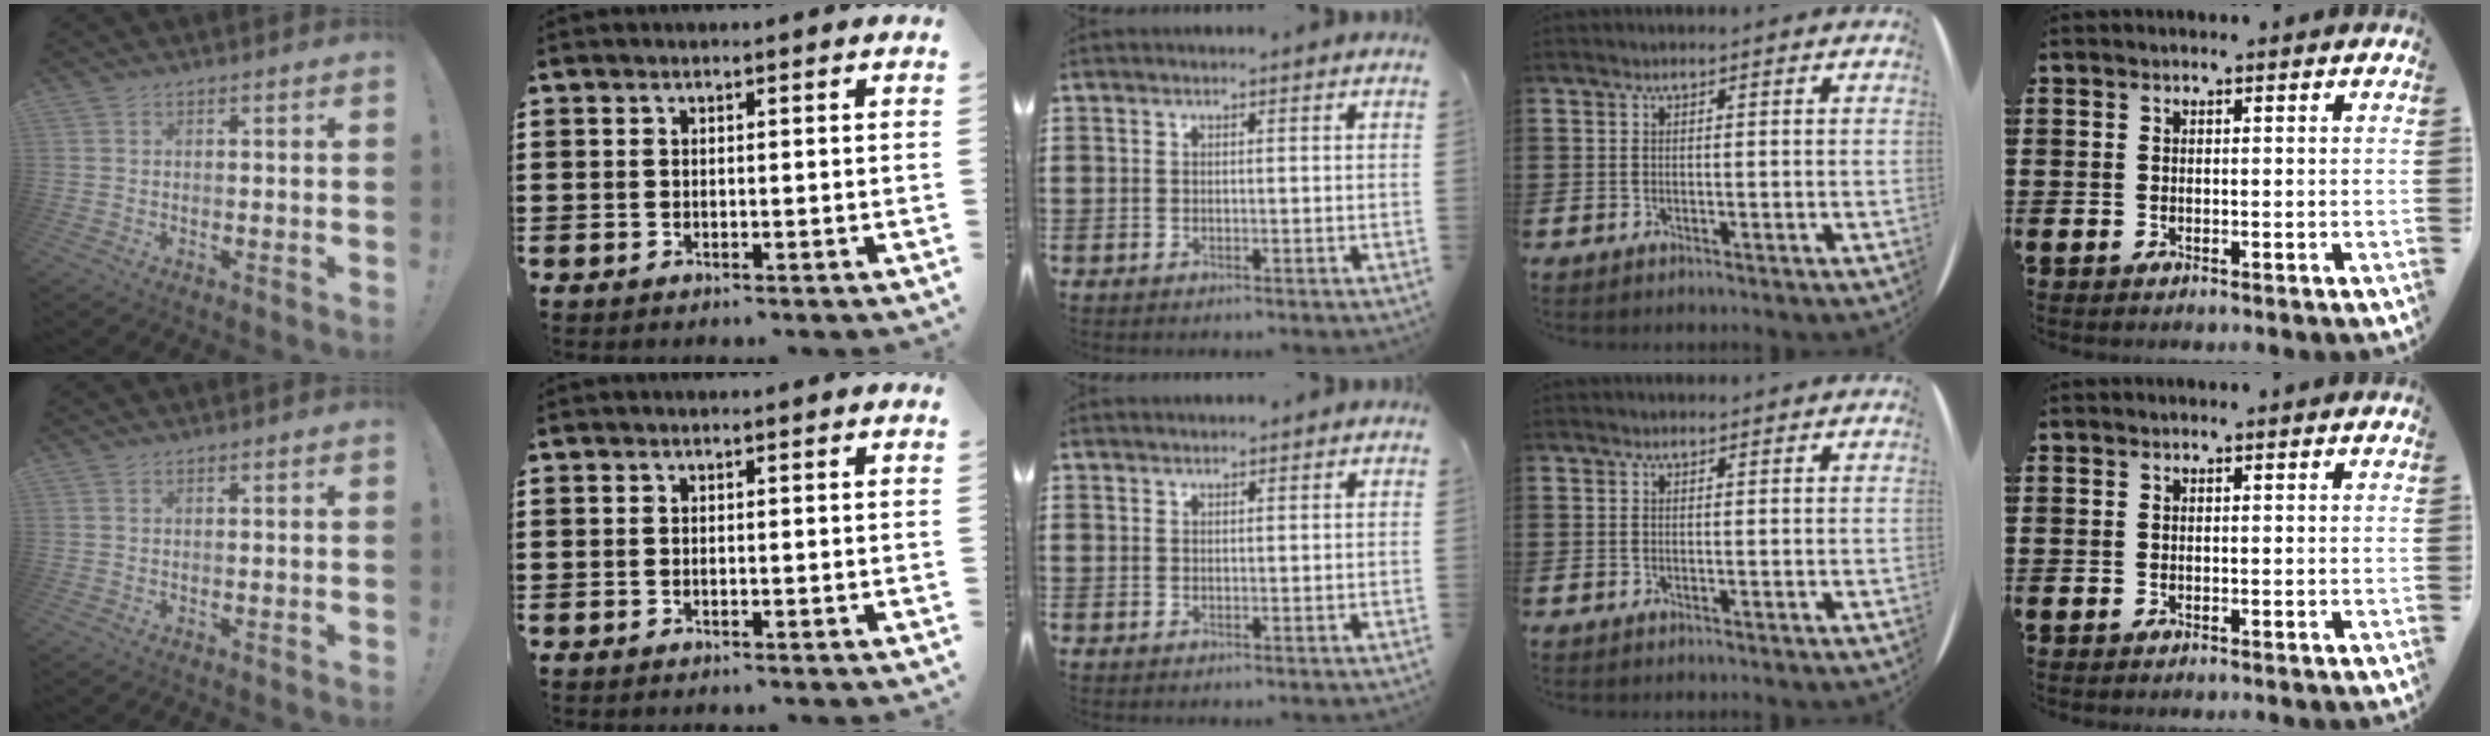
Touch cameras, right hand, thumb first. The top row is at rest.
{"middle": {"total": 0.8, "force": [0.8, 0.1, -0.1], "torque": [0.000, 0.001, 0.015]}, "ring": {"total": 0.7, "force": [0.7, 0.1, -0.1], "torque": [0.001, 0.002, 0.013]}}